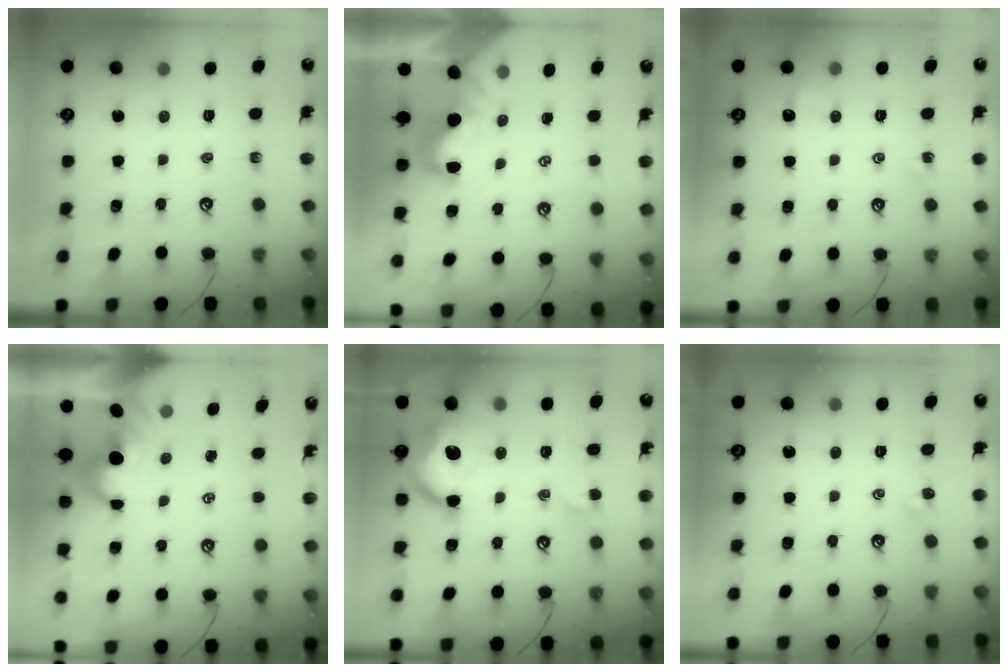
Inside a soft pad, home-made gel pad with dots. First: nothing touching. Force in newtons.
{"total": 0.5, "press": 0.4, "slide": 0.4}
{"total": 2.0, "press": 1.9, "slide": 0.5}
{"total": 1.8, "press": 1.5, "slide": 1.0}
{"total": 12.1, "press": 11.9, "slide": 1.9}
{"total": 0.0}